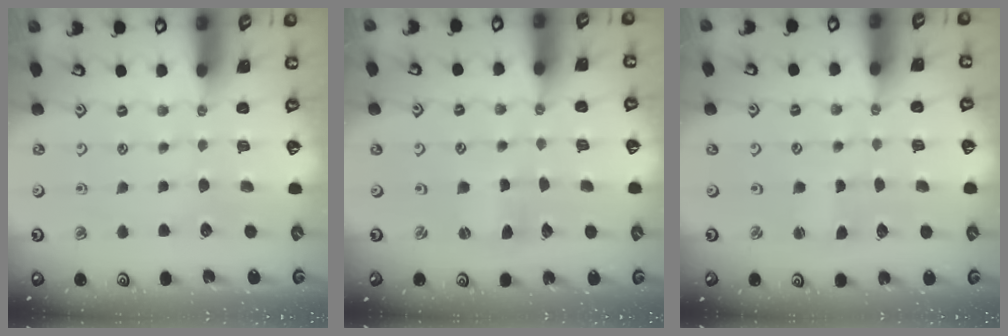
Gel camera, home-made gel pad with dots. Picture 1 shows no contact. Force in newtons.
{"total": 0.0}
{"total": 1.1, "press": 1.1, "slide": 0.2}